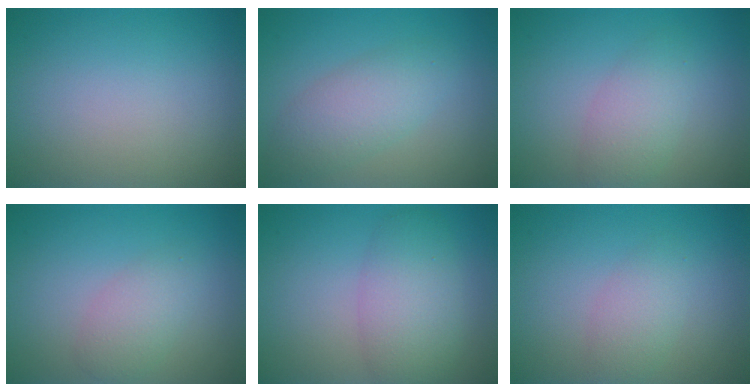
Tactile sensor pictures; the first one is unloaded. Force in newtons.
{"total": 3.9, "press": 3.9, "slide": 0.1}
{"total": 2.9, "press": 2.9, "slide": 0.1}
{"total": 2.6, "press": 2.6, "slide": 0.1}
{"total": 4.8, "press": 4.8, "slide": 0.2}
{"total": 2.3, "press": 2.3, "slide": 0.1}